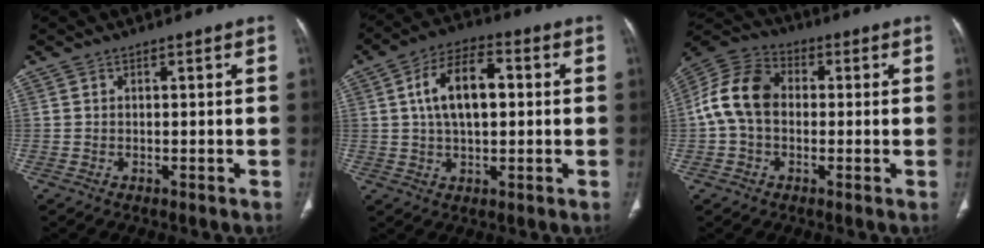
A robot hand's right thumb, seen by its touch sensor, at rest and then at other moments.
{"total": 11.2, "force": [1.6, 5.9, 9.3], "torque": [-0.157, 0.018, 0.023]}
{"total": 11.6, "force": [-0.1, 8.4, 8.0], "torque": [-0.152, 0.034, -0.013]}